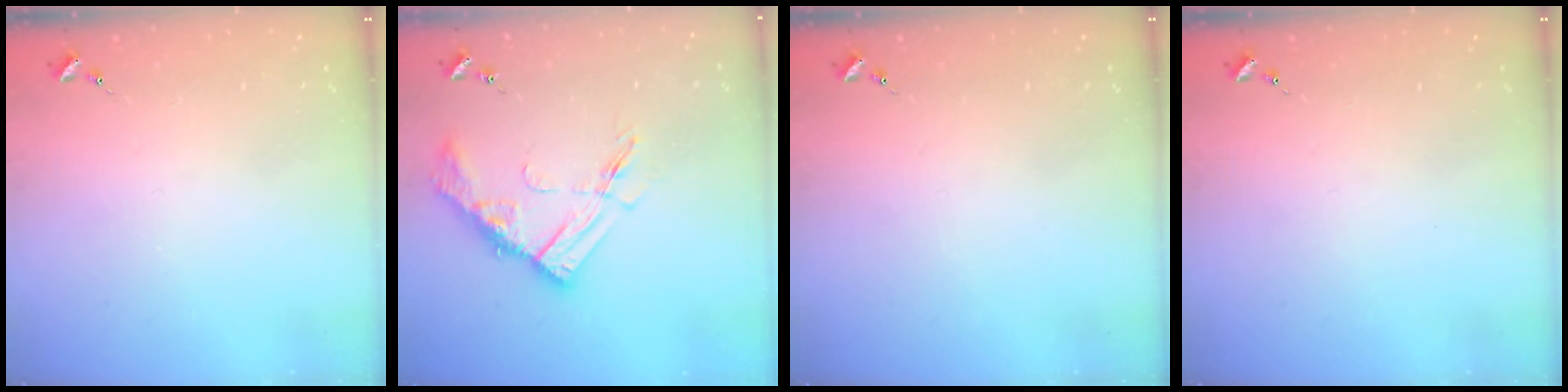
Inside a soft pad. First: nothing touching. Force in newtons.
{"total": 14.1, "press": 14.0, "slide": 1.1}
{"total": 0.0}
{"total": 0.0}